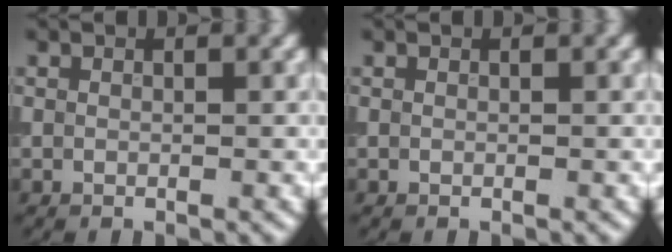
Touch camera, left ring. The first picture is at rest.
{"total": 0.0}